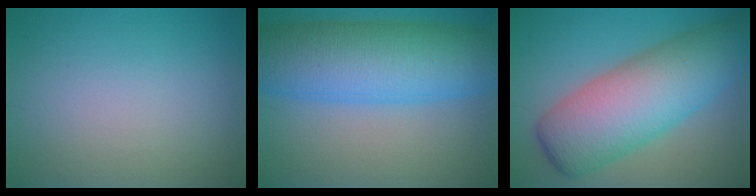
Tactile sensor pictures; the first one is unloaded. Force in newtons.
{"total": 11.6, "press": 11.6, "slide": 0.1}
{"total": 10.9, "press": 10.8, "slide": 0.4}